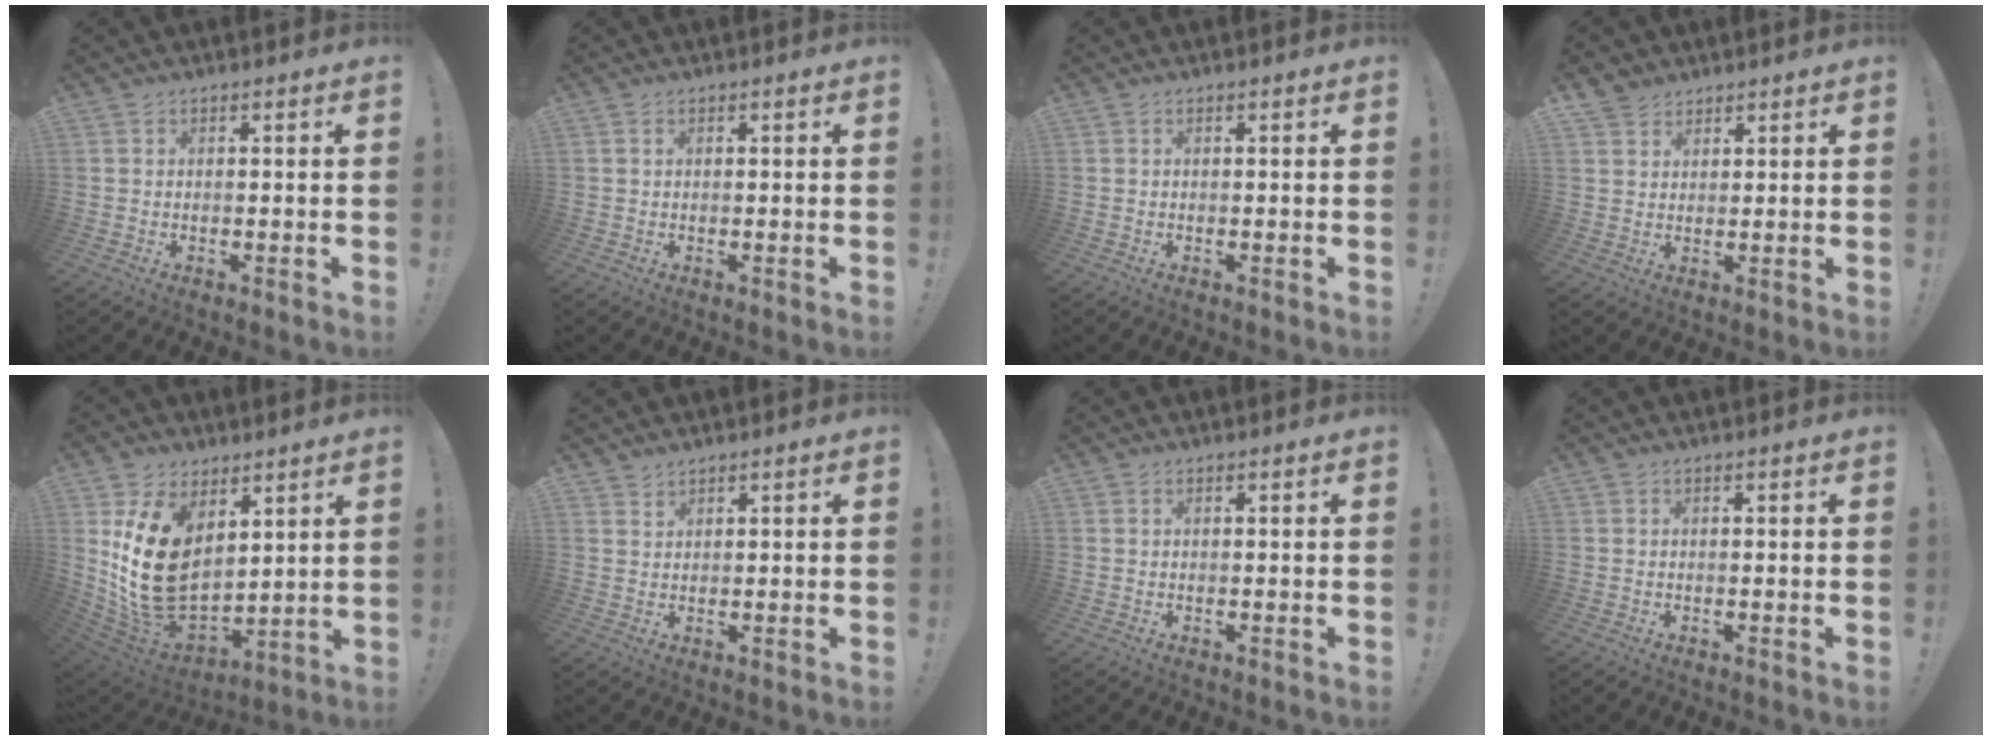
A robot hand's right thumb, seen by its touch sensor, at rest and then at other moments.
{"total": 0.0}
{"total": 0.0}
{"total": 4.1, "force": [3.4, 2.3, 0.3], "torque": [-0.003, -0.021, 0.064]}
{"total": 20.0, "force": [4.3, 13.8, 13.8], "torque": [-0.275, -0.037, 0.090]}
{"total": 1.5, "force": [1.5, 0.0, 0.2], "torque": [-0.001, -0.013, 0.029]}
{"total": 0.0}
{"total": 0.0}